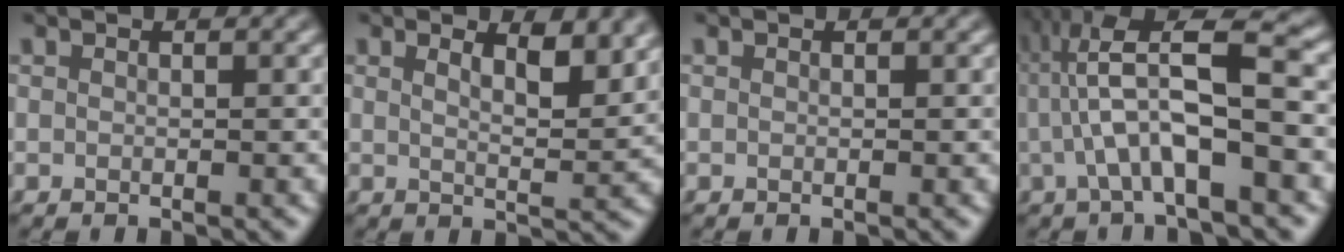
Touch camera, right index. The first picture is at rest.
{"total": 3.1, "force": [2.4, 0.2, 2.0], "torque": [-0.028, -0.007, 0.038]}
{"total": 0.0}
{"total": 9.0, "force": [1.4, 3.5, 8.2], "torque": [-0.133, 0.022, 0.013]}